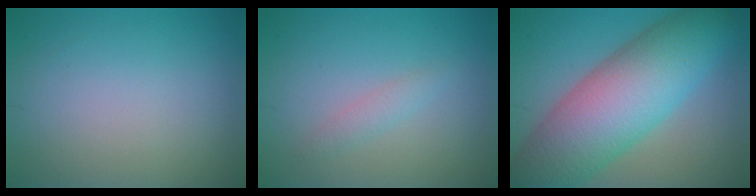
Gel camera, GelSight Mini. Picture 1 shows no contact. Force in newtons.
{"total": 1.2, "press": 1.2, "slide": 0.0}
{"total": 12.2, "press": 12.2, "slide": 0.2}